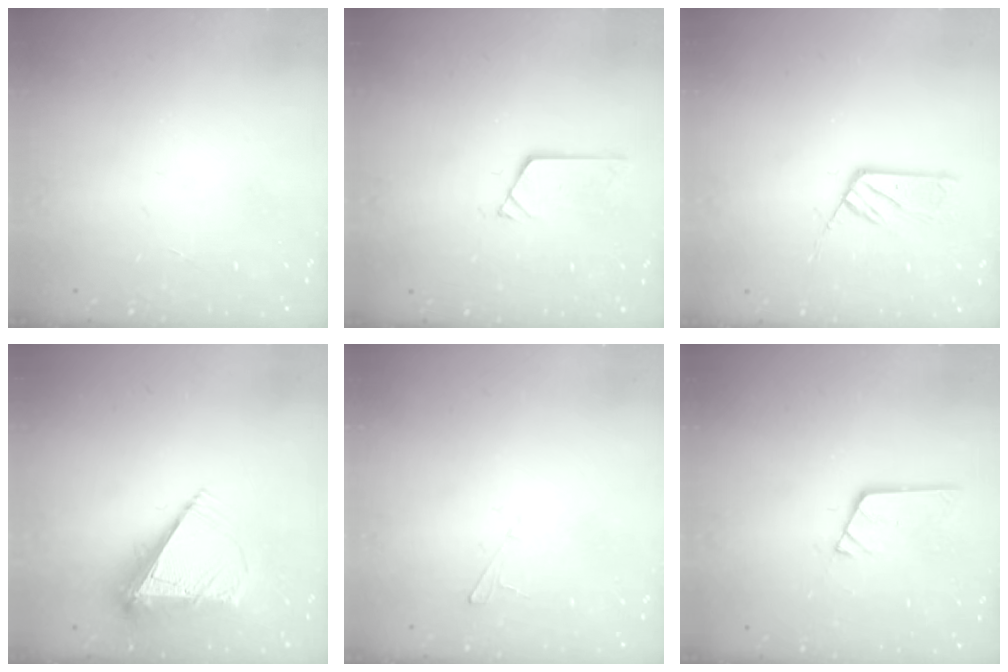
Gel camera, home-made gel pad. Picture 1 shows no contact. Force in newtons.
{"total": 3.4, "press": 3.4, "slide": 0.4}
{"total": 6.9, "press": 6.9, "slide": 0.3}
{"total": 9.3, "press": 9.2, "slide": 1.4}
{"total": 2.0, "press": 2.0, "slide": 0.2}
{"total": 4.3, "press": 4.3, "slide": 0.5}